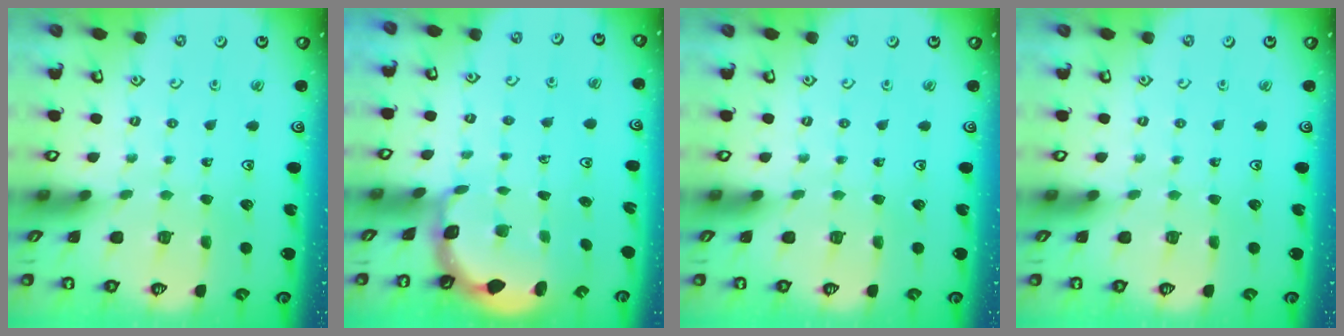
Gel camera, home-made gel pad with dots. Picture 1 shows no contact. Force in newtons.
{"total": 2.0, "press": 1.6, "slide": 1.1}
{"total": 0.0}
{"total": 0.0}